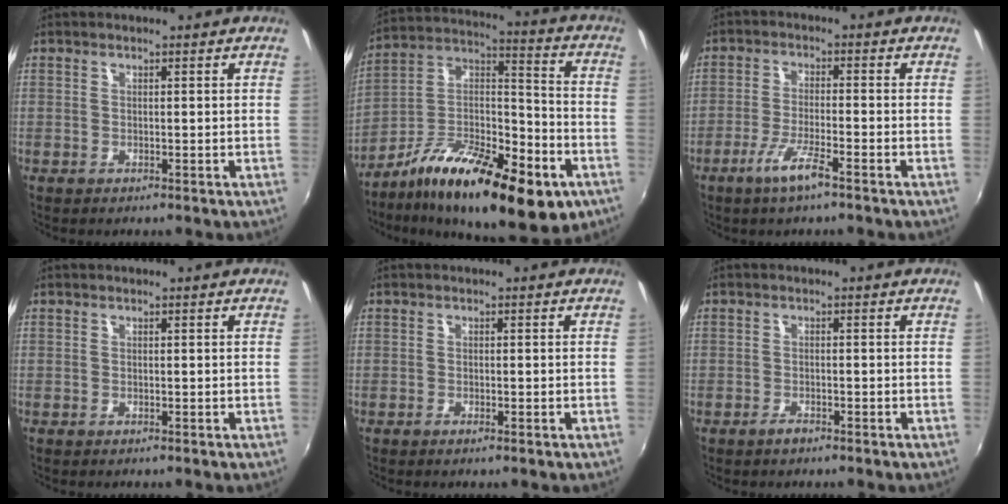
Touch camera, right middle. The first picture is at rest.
{"total": 26.3, "force": [-14.6, 9.7, 19.6], "torque": [-0.320, -0.006, -0.233]}
{"total": 6.0, "force": [-3.9, 0.4, 4.6], "torque": [-0.098, -0.008, -0.074]}
{"total": 0.0}
{"total": 0.8, "force": [-0.5, 0.1, 0.5], "torque": [-0.008, 0.000, -0.009]}
{"total": 1.4, "force": [-1.2, 0.4, 0.6], "torque": [-0.012, -0.001, -0.022]}